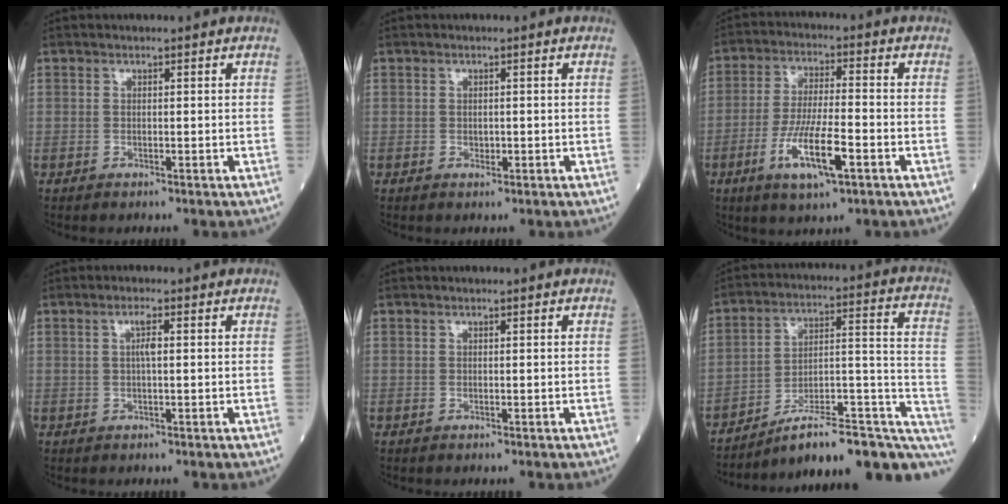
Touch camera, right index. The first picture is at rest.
{"total": 0.9, "force": [-0.2, 0.5, 0.7], "torque": [-0.010, -0.001, -0.002]}
{"total": 10.5, "force": [-4.2, 1.5, 9.5], "torque": [-0.187, -0.014, -0.076]}
{"total": 2.1, "force": [0.4, 0.0, 2.1], "torque": [-0.039, 0.002, 0.005]}
{"total": 0.0}
{"total": 21.3, "force": [-15.7, 4.3, 13.7], "torque": [-0.119, 0.050, -0.223]}